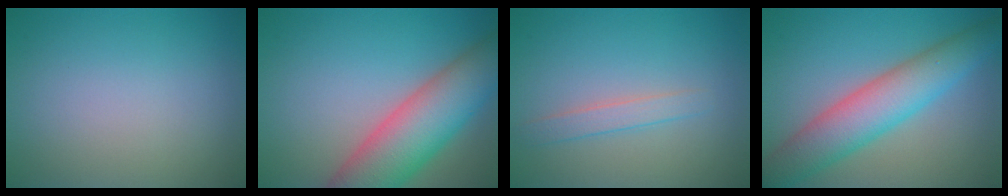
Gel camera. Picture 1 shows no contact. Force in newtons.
{"total": 9.3, "press": 9.3, "slide": 0.7}
{"total": 1.7, "press": 1.7, "slide": 0.0}
{"total": 6.8, "press": 6.8, "slide": 0.3}